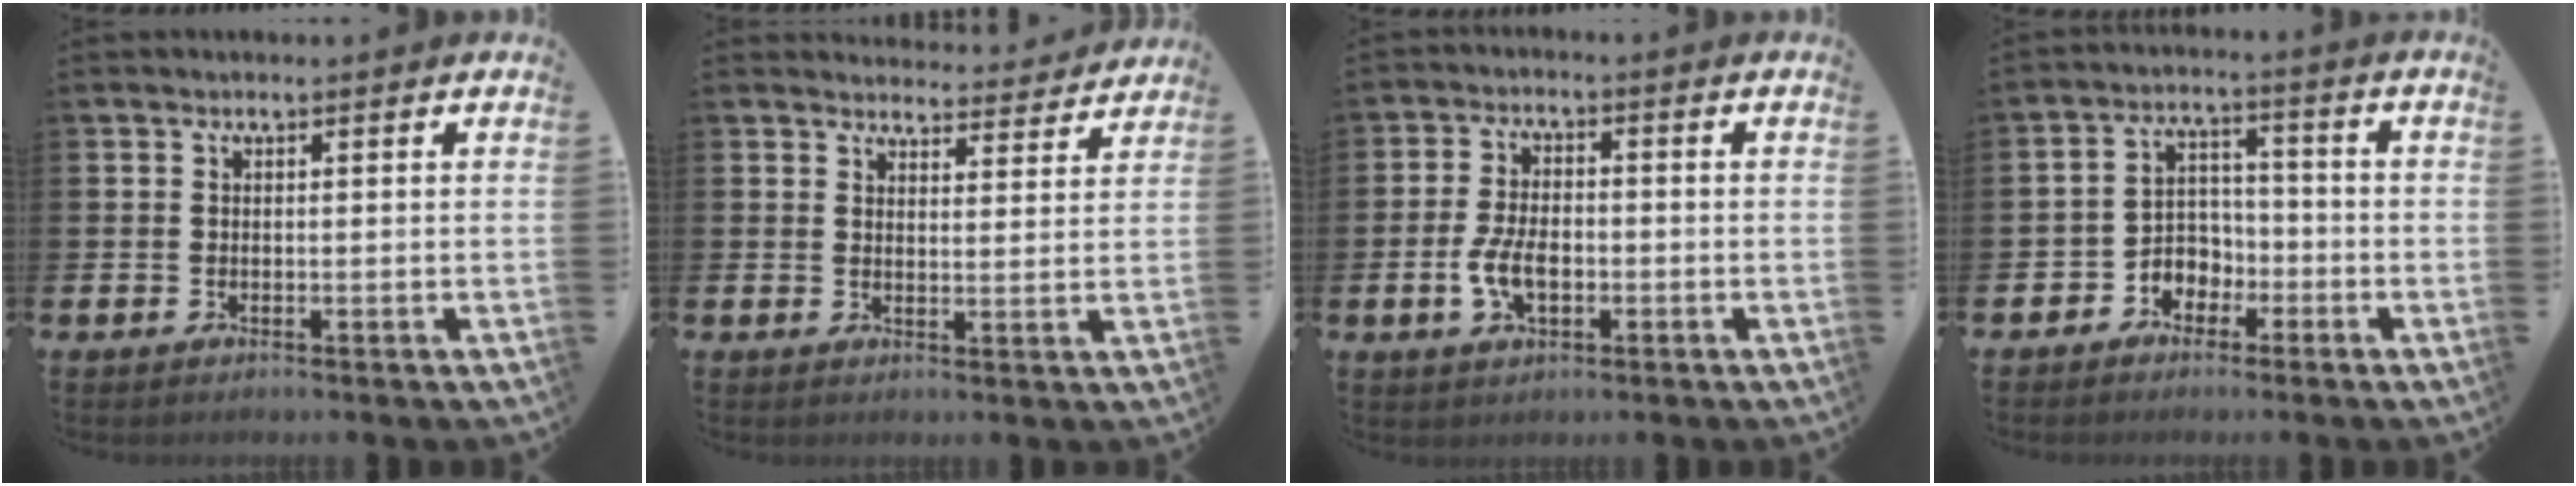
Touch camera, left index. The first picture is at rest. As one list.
[{"total": 4.0, "force": [3.9, 0.6, 0.0], "torque": [-0.003, -0.029, 0.069]}, {"total": 5.2, "force": [-1.2, 2.9, 4.1], "torque": [-0.084, 0.001, -0.024]}, {"total": 3.7, "force": [-2.0, 3.0, 0.6], "torque": [-0.030, 0.001, -0.047]}]